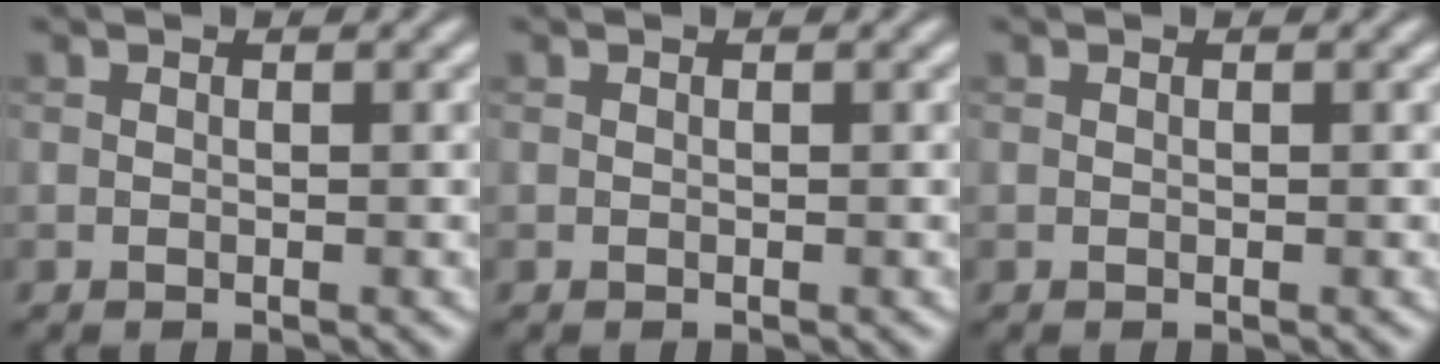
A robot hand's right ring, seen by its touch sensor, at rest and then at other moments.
{"total": 0.0}
{"total": 0.0}